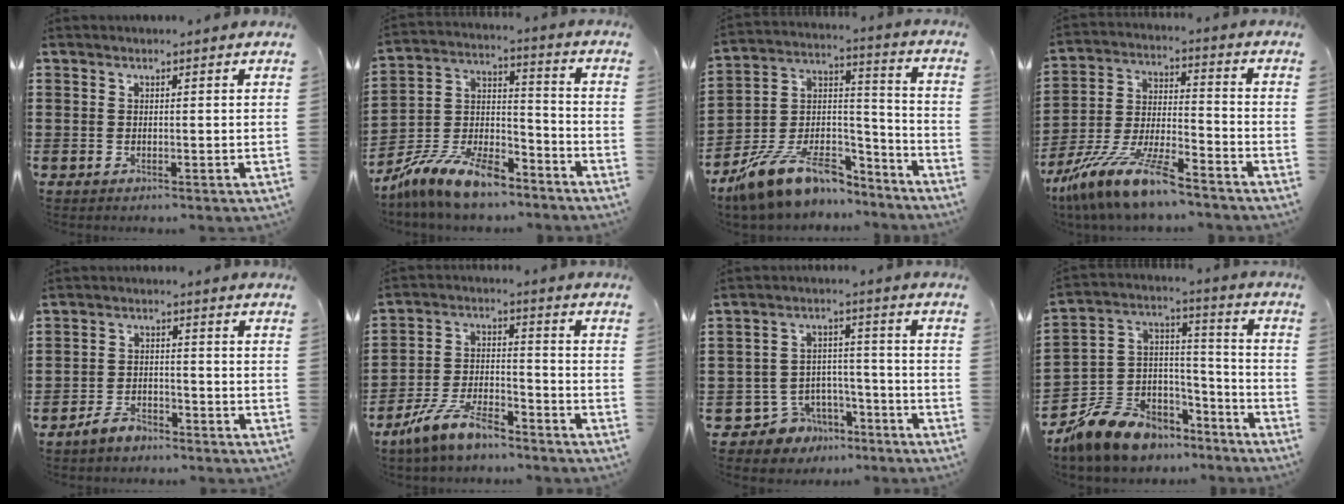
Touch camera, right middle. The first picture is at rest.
{"total": 11.6, "force": [-9.6, 3.1, 5.6], "torque": [-0.126, 0.024, -0.195]}
{"total": 12.5, "force": [-9.3, 6.1, 5.7], "torque": [-0.128, 0.020, -0.171]}
{"total": 12.5, "force": [-10.3, 1.5, 7.0], "torque": [-0.146, 0.017, -0.200]}
{"total": 3.3, "force": [-3.0, 1.2, 0.9], "torque": [-0.019, 0.010, -0.061]}
{"total": 9.0, "force": [-7.3, 2.4, 4.7], "torque": [-0.108, 0.009, -0.146]}
{"total": 6.0, "force": [-4.8, 3.4, 0.7], "torque": [-0.033, 0.014, -0.095]}
{"total": 10.1, "force": [-8.4, 5.2, 2.0], "torque": [-0.070, 0.013, -0.164]}